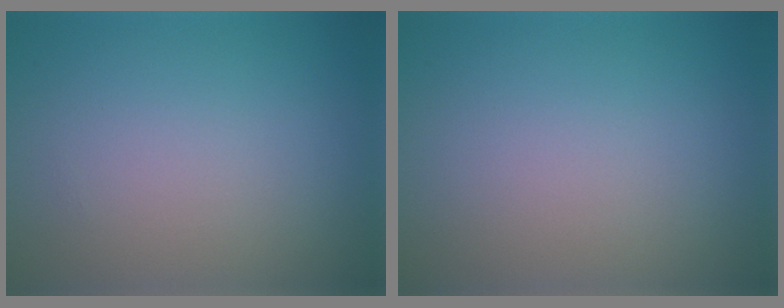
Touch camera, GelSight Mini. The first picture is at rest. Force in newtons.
{"total": 0.0}